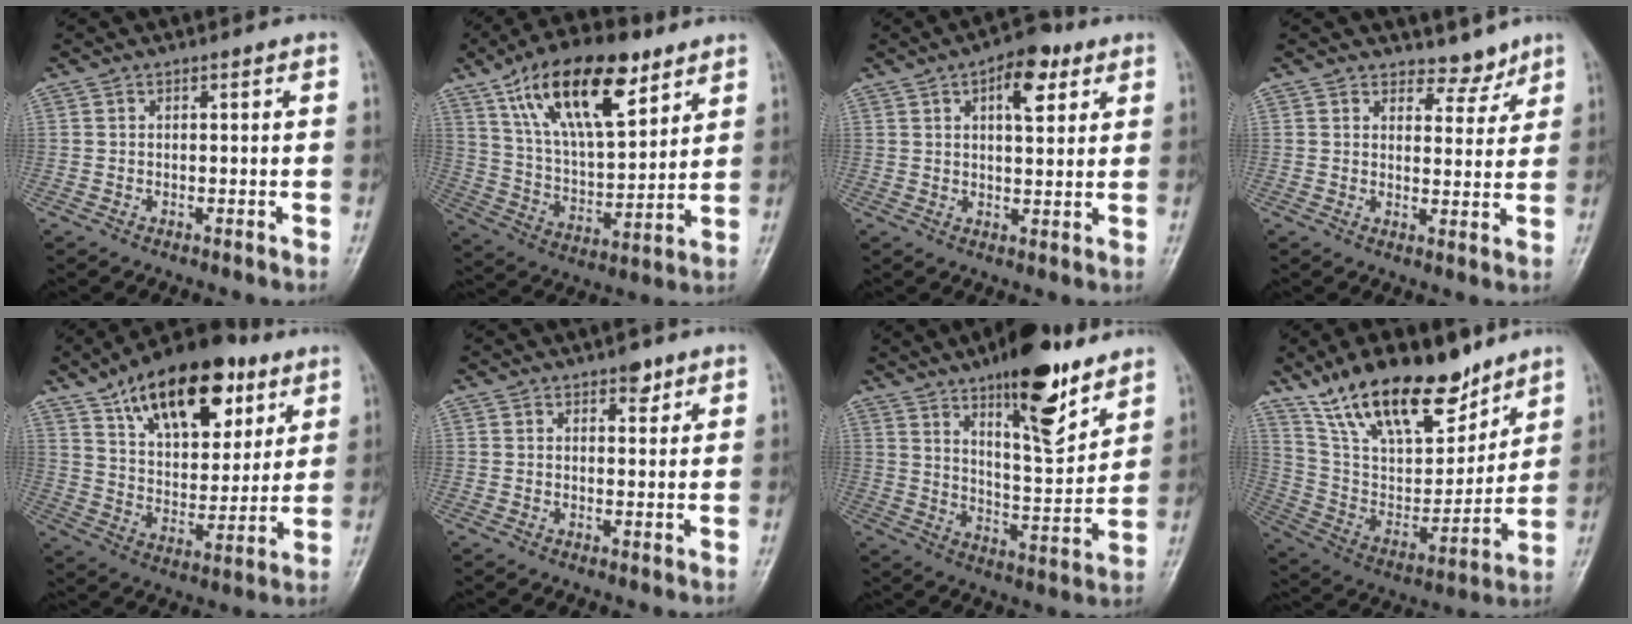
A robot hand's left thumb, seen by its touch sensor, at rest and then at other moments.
{"total": 21.0, "force": [11.4, 9.0, 15.2], "torque": [-0.231, -0.036, 0.207]}
{"total": 8.4, "force": [3.9, 3.9, 6.4], "torque": [-0.071, -0.008, 0.051]}
{"total": 4.3, "force": [3.7, 2.1, 0.5], "torque": [0.020, -0.030, 0.054]}
{"total": 22.3, "force": [12.2, 11.4, 14.7], "torque": [-0.201, -0.034, 0.205]}
{"total": 2.7, "force": [1.8, 1.4, 1.5], "torque": [-0.007, -0.009, 0.024]}
{"total": 16.4, "force": [10.7, 5.0, 11.3], "torque": [-0.141, -0.069, 0.174]}
{"total": 23.3, "force": [16.1, 9.8, 13.6], "torque": [-0.191, -0.061, 0.291]}